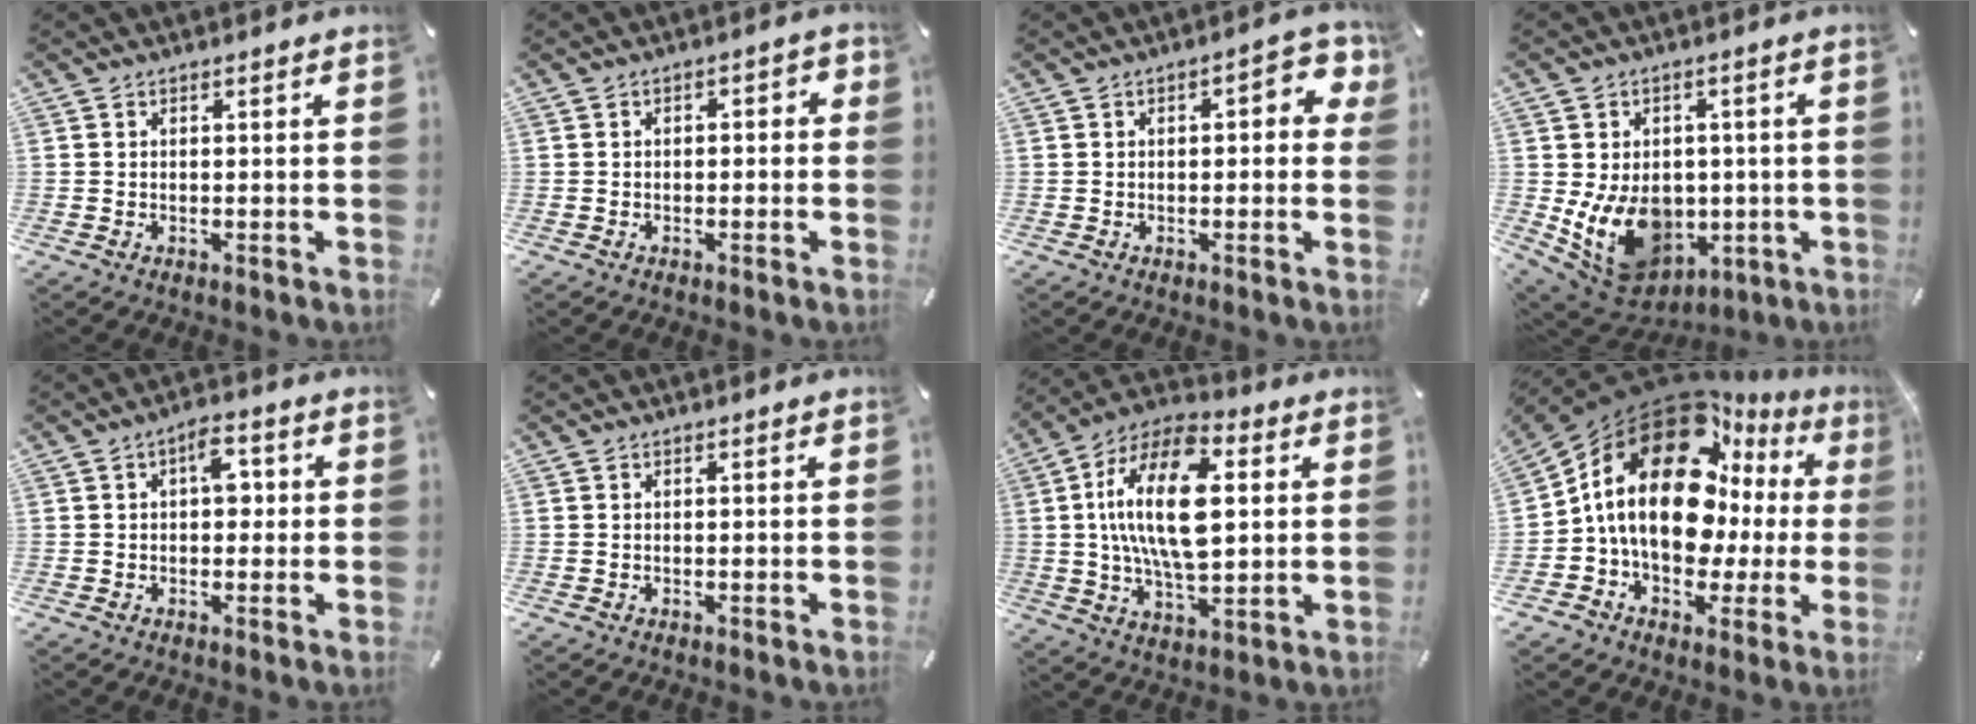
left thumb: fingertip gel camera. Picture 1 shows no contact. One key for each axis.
{"total": 2.2, "fx": -1.6, "fy": 1.1, "fz": 1.1, "tx": -0.019, "ty": 0.013, "tz": -0.031}
{"total": 5.7, "fx": 0.3, "fy": 2.8, "fz": 4.9, "tx": -0.060, "ty": 0.005, "tz": -0.003}
{"total": 14.1, "fx": -1.9, "fy": 11.5, "fz": 7.9, "tx": -0.152, "ty": -0.008, "tz": -0.021}
{"total": 5.7, "fx": 0.8, "fy": 3.2, "fz": 4.6, "tx": -0.052, "ty": 0.001, "tz": 0.001}
{"total": 0.0}
{"total": 20.3, "fx": 3.4, "fy": 10.5, "fz": 17.0, "tx": -0.342, "ty": -0.006, "tz": 0.050}
{"total": 22.2, "fx": 5.1, "fy": 14.2, "fz": 16.2, "tx": -0.283, "ty": -0.041, "tz": 0.083}